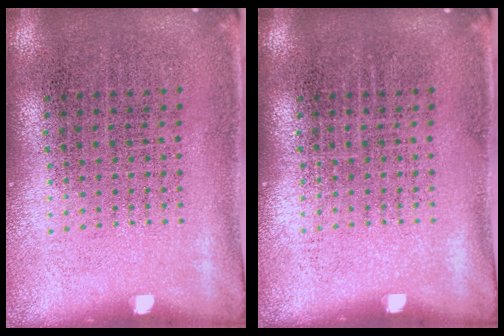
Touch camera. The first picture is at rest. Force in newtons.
{"total": 0.0}